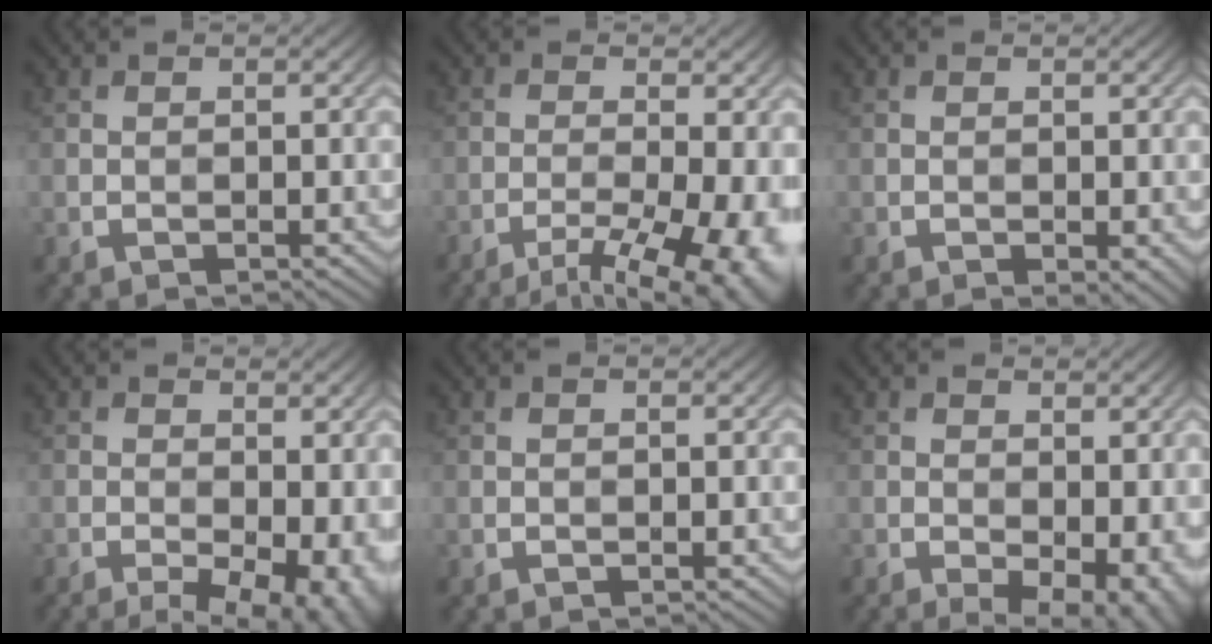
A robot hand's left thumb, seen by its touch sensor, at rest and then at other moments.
{"total": 11.1, "force": [-6.0, 3.5, 8.6], "torque": [-0.131, -0.022, -0.070]}
{"total": 1.5, "force": [-0.5, 0.7, 1.3], "torque": [-0.022, -0.008, -0.006]}
{"total": 9.3, "force": [-3.2, 4.2, 7.7], "torque": [-0.106, -0.018, -0.037]}
{"total": 0.0}
{"total": 6.3, "force": [-1.7, 3.3, 5.0], "torque": [-0.071, -0.016, -0.017]}